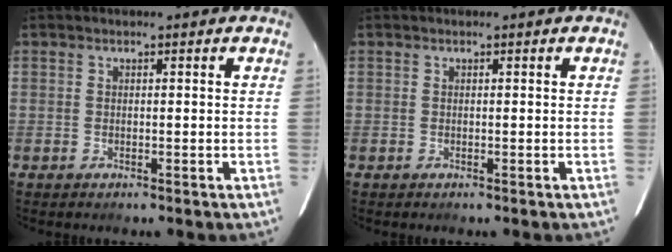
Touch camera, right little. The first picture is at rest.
{"total": 0.0}